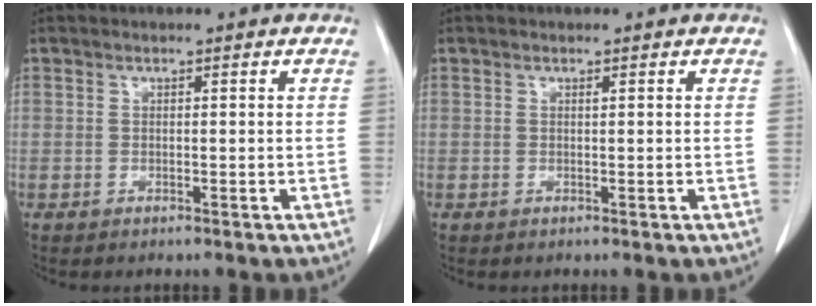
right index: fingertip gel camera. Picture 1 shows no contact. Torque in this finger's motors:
{"motor_torque": [-0.02, 0.02, 0.00, 0.00]}